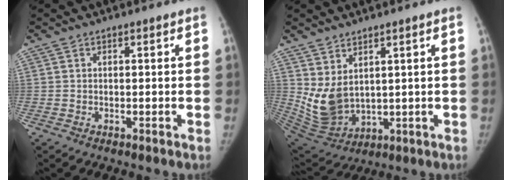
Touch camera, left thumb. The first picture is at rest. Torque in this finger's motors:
{"motor_torque": [1.07, 1.17, 0.74, -1.07, 0.39]}